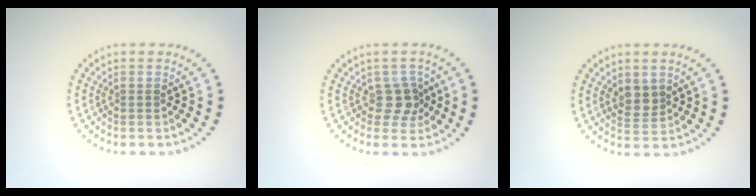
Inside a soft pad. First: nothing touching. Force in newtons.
{"total": 2.3, "press": 2.0, "slide": 1.2}
{"total": 2.1, "press": 1.9, "slide": 0.9}